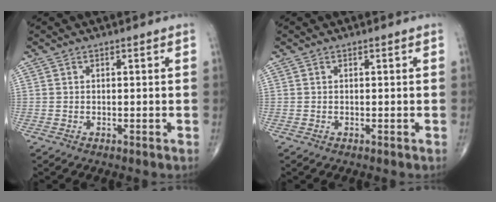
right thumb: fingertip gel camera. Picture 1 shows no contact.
{"total": 0.0}